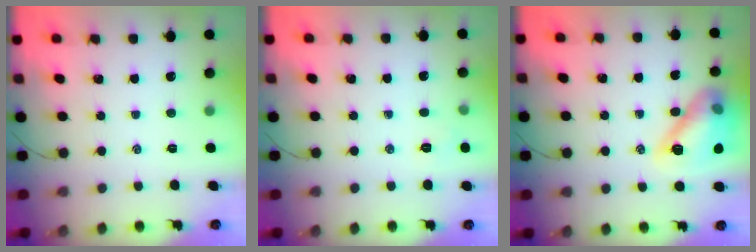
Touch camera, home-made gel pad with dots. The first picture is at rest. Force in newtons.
{"total": 3.7, "press": 3.6, "slide": 0.9}
{"total": 15.0, "press": 14.9, "slide": 1.3}